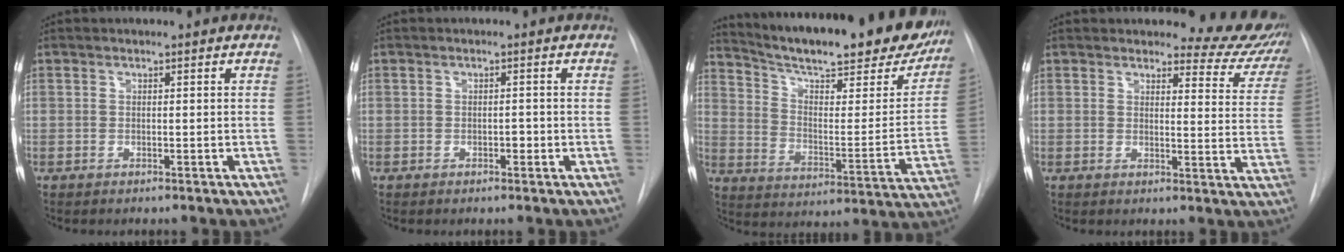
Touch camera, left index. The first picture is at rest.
{"total": 1.0, "force": [-0.4, 0.5, 0.7], "torque": [-0.011, 0.002, -0.006]}
{"total": 29.3, "force": [24.5, 5.5, 15.1], "torque": [-0.231, -0.048, 0.326]}
{"total": 10.6, "force": [10.1, 2.7, 1.1], "torque": [0.019, -0.055, 0.088]}